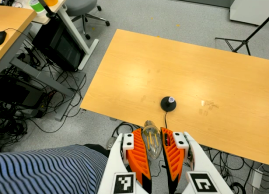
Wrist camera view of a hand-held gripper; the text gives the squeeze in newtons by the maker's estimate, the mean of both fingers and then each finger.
{"total": 19.5, "left": 23.7, "right": 15.3}